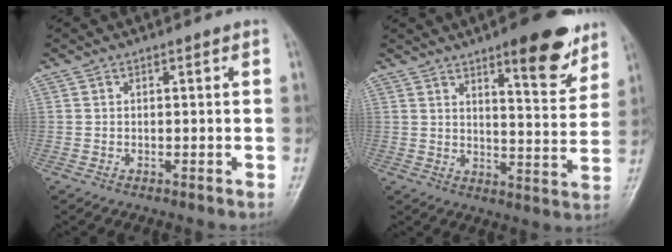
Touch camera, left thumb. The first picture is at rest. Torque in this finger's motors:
{"motor_torque": [0.45, 0.25, 0.36, -0.10, 0.06]}